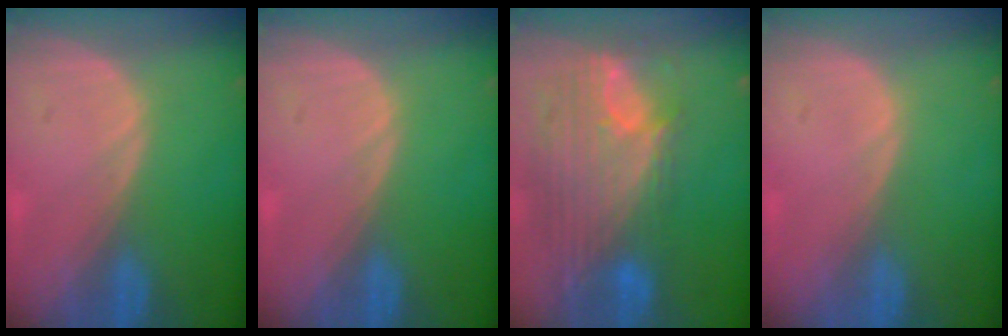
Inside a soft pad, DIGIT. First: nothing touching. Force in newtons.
{"total": 0.0}
{"total": 12.1, "press": 10.2, "slide": 6.4}
{"total": 0.0}